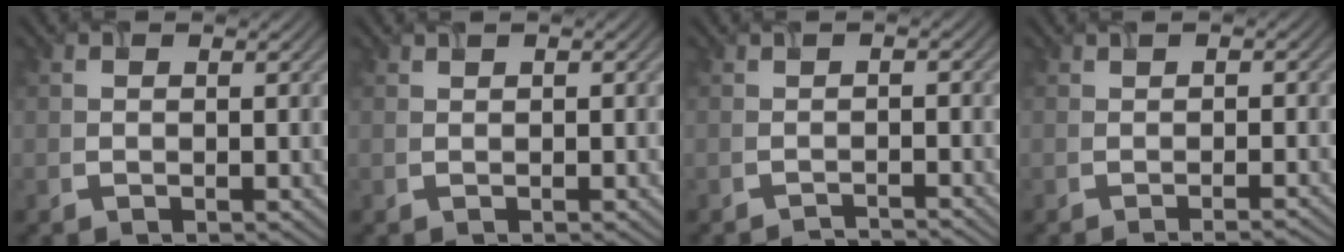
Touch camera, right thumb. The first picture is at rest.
{"total": 0.6, "force": [0.5, -0.1, 0.3], "torque": [-0.007, 0.003, 0.008]}
{"total": 1.5, "force": [-1.4, 0.0, 0.5], "torque": [-0.008, 0.000, -0.029]}
{"total": 2.0, "force": [-0.9, 0.2, 1.8], "torque": [-0.021, 0.001, -0.015]}